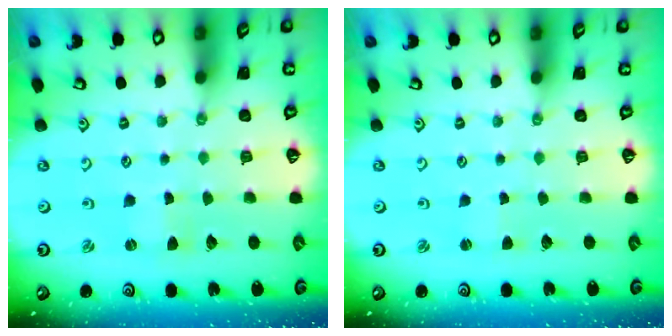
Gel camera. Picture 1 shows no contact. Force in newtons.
{"total": 1.0, "press": 1.0, "slide": 0.2}